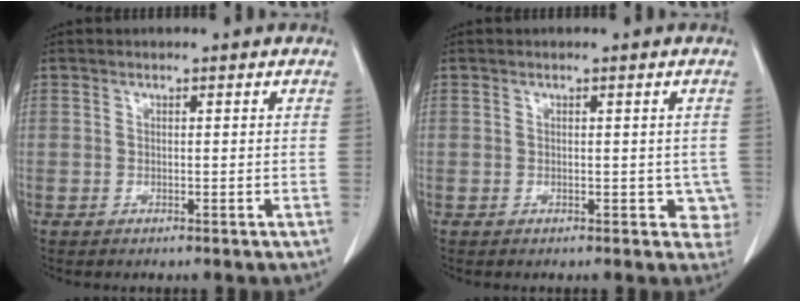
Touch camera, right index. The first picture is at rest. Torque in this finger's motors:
{"motor_torque": [0.00, 0.06, 0.01, 0.01]}